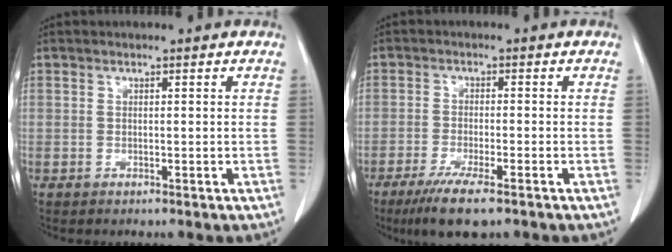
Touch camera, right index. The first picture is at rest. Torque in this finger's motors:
{"motor_torque": [0.80, -0.79, 0.37, 0.12]}